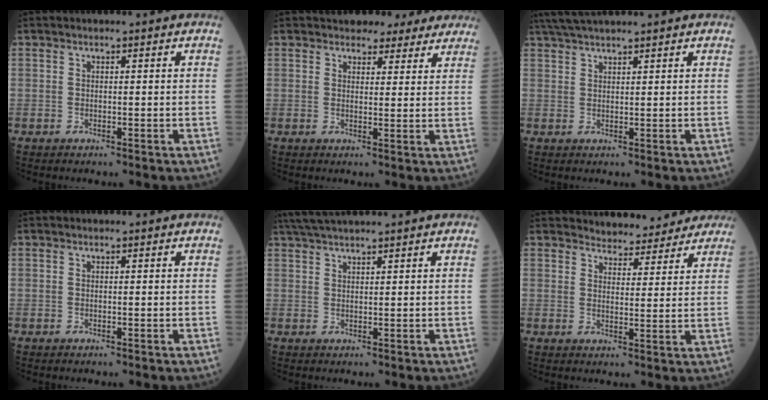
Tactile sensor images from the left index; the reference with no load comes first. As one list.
[{"total": 7.8, "force": [6.9, 3.1, 1.7], "torque": [-0.005, 0.011, 0.072]}, {"total": 5.9, "force": [5.2, -0.7, 2.8], "torque": [-0.049, 0.033, 0.096]}, {"total": 0.0}, {"total": 5.9, "force": [5.1, -0.6, 2.8], "torque": [-0.048, 0.033, 0.095]}, {"total": 8.5, "force": [8.1, 2.3, 1.0], "torque": [-0.002, 0.006, 0.091]}]